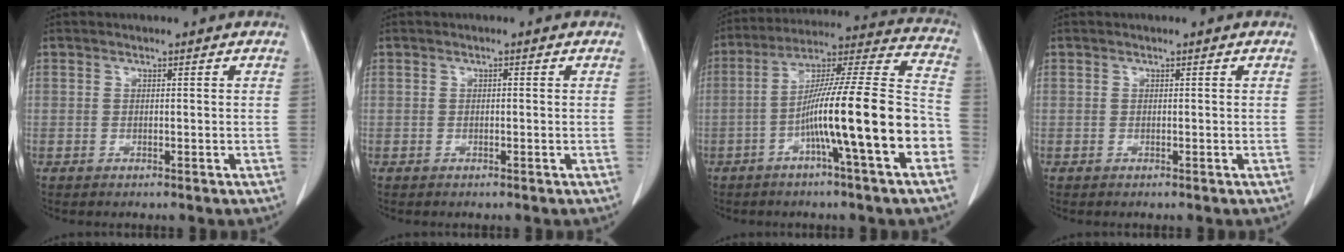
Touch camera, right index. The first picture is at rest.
{"total": 0.0}
{"total": 18.4, "force": [-6.1, 0.0, 17.4], "torque": [-0.277, 0.013, -0.105]}
{"total": 0.0}